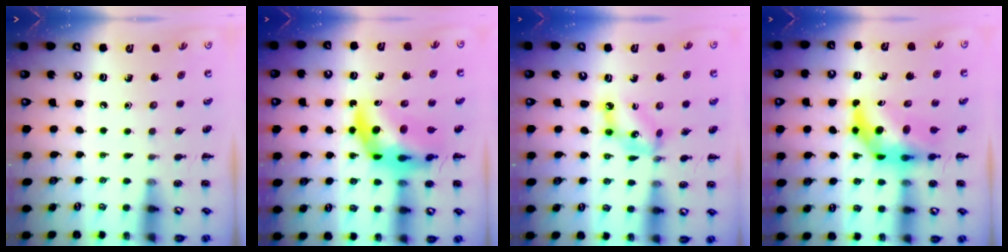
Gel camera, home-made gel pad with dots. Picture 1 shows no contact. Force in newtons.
{"total": 13.4, "press": 12.9, "slide": 3.7}
{"total": 9.2, "press": 9.0, "slide": 2.1}
{"total": 7.7, "press": 7.1, "slide": 2.9}